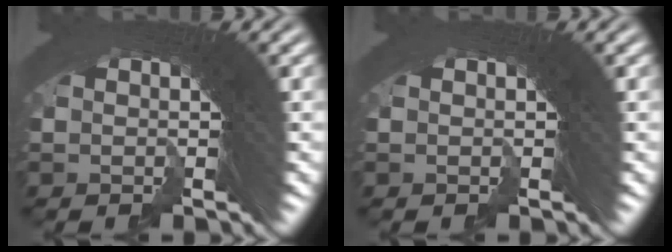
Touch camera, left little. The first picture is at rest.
{"total": 0.0}